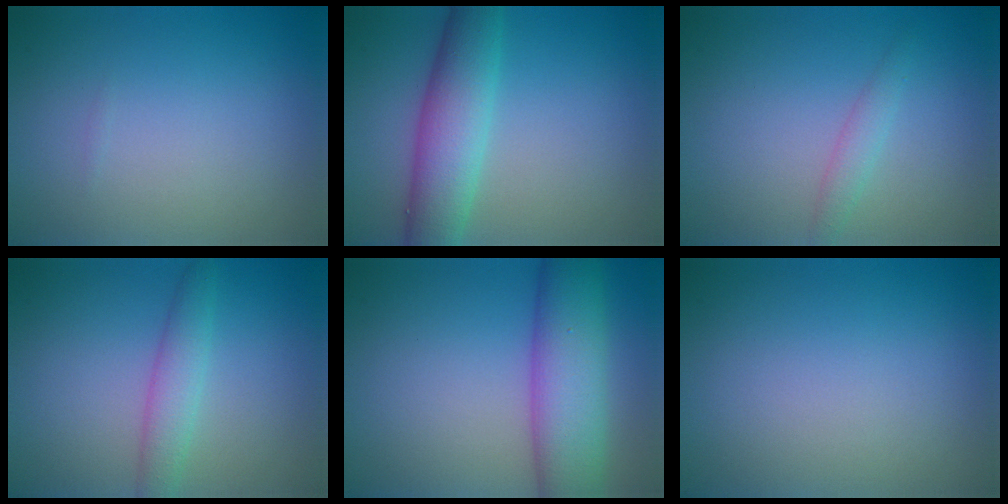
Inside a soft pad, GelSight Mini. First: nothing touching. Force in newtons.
{"total": 6.1, "press": 6.1, "slide": 0.3}
{"total": 1.4, "press": 1.4, "slide": 0.1}
{"total": 2.6, "press": 2.6, "slide": 0.0}
{"total": 7.9, "press": 7.9, "slide": 0.4}
{"total": 0.0}